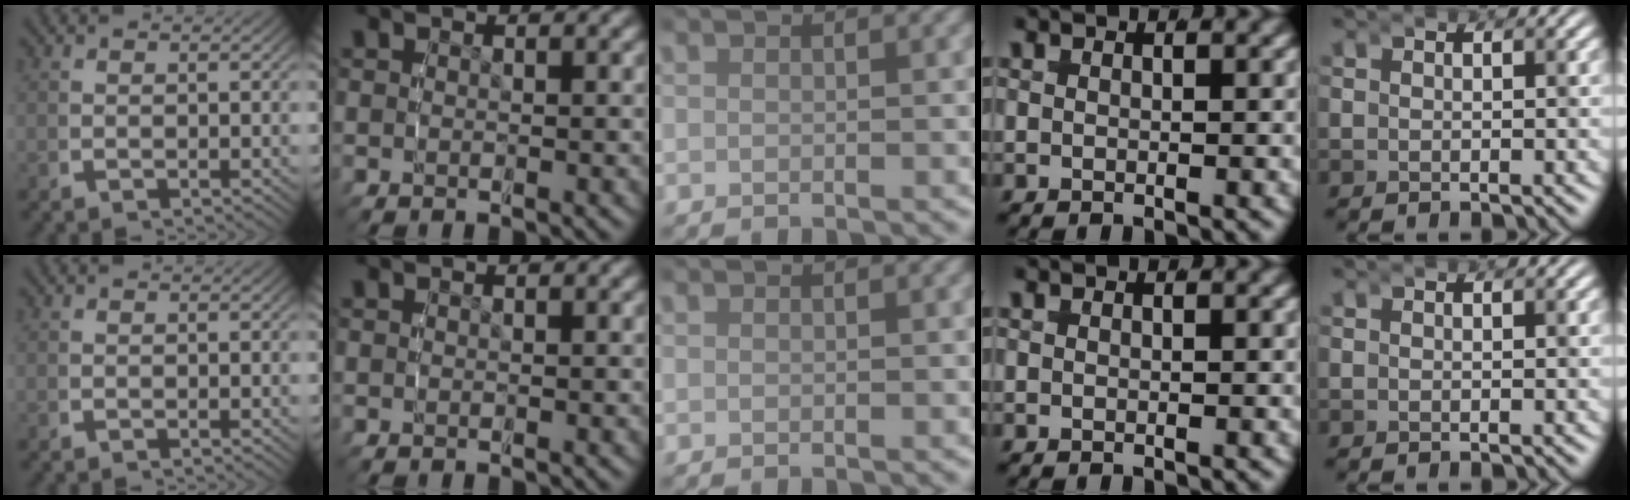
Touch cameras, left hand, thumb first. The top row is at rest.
{}